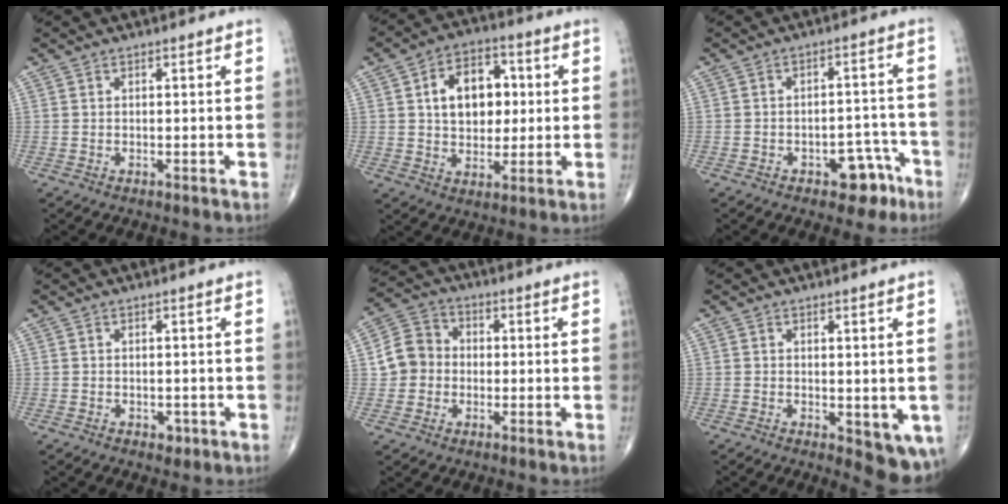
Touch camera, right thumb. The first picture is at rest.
{"total": 12.2, "force": [2.2, 8.3, 8.7], "torque": [-0.100, 0.009, 0.033]}
{"total": 7.1, "force": [-4.1, 4.0, 4.2], "torque": [-0.025, 0.043, -0.050]}
{"total": 1.6, "force": [-0.7, 1.1, 0.9], "torque": [-0.006, 0.001, -0.007]}
{"total": 7.8, "force": [-0.5, 7.2, 3.1], "torque": [-0.035, 0.025, -0.021]}
{"total": 7.4, "force": [-1.8, 3.3, 6.3], "torque": [-0.060, -0.013, -0.019]}